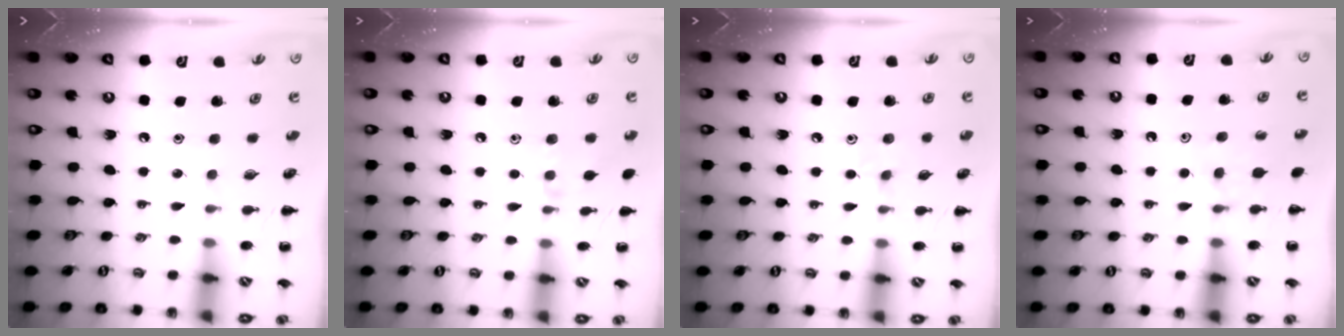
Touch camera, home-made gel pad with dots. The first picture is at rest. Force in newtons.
{"total": 5.8, "press": 5.5, "slide": 1.9}
{"total": 5.2, "press": 5.0, "slide": 1.7}
{"total": 5.6, "press": 5.4, "slide": 1.7}